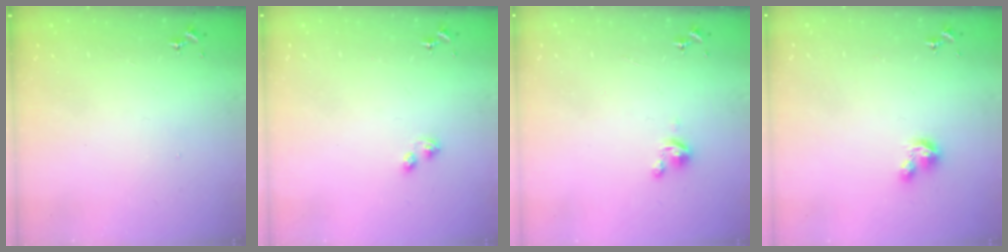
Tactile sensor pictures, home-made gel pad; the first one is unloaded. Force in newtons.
{"total": 4.4, "press": 4.3, "slide": 0.8}
{"total": 2.8, "press": 2.8, "slide": 0.3}
{"total": 5.3, "press": 5.3, "slide": 0.3}